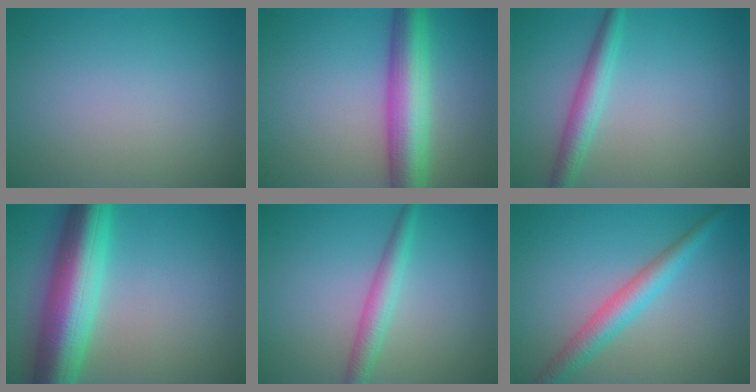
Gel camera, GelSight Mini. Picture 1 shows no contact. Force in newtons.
{"total": 7.4, "press": 7.4, "slide": 0.2}
{"total": 2.9, "press": 2.9, "slide": 0.0}
{"total": 10.1, "press": 10.1, "slide": 0.3}
{"total": 2.6, "press": 2.6, "slide": 0.0}
{"total": 3.6, "press": 3.6, "slide": 0.0}